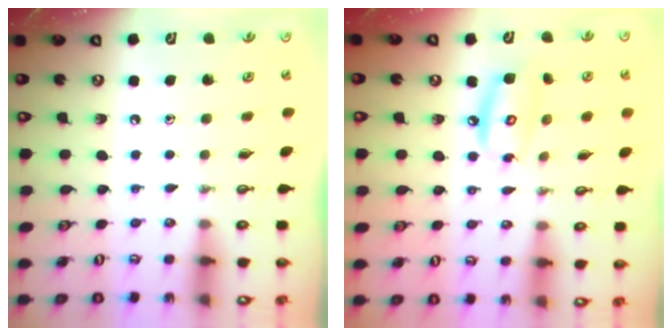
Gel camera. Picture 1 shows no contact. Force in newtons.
{"total": 8.8, "press": 8.7, "slide": 0.7}